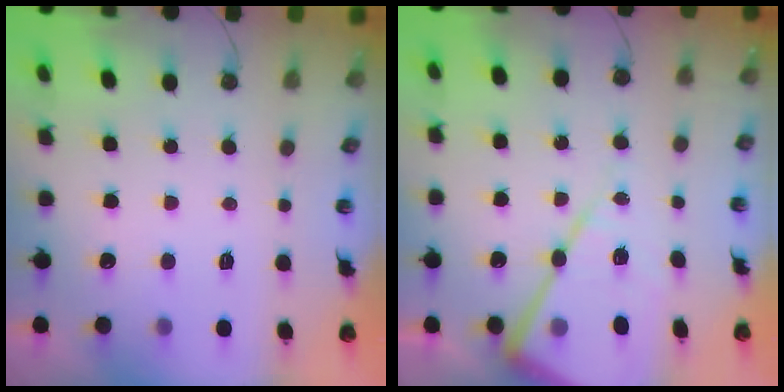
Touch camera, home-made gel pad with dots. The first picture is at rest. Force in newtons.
{"total": 16.1, "press": 16.0, "slide": 1.1}